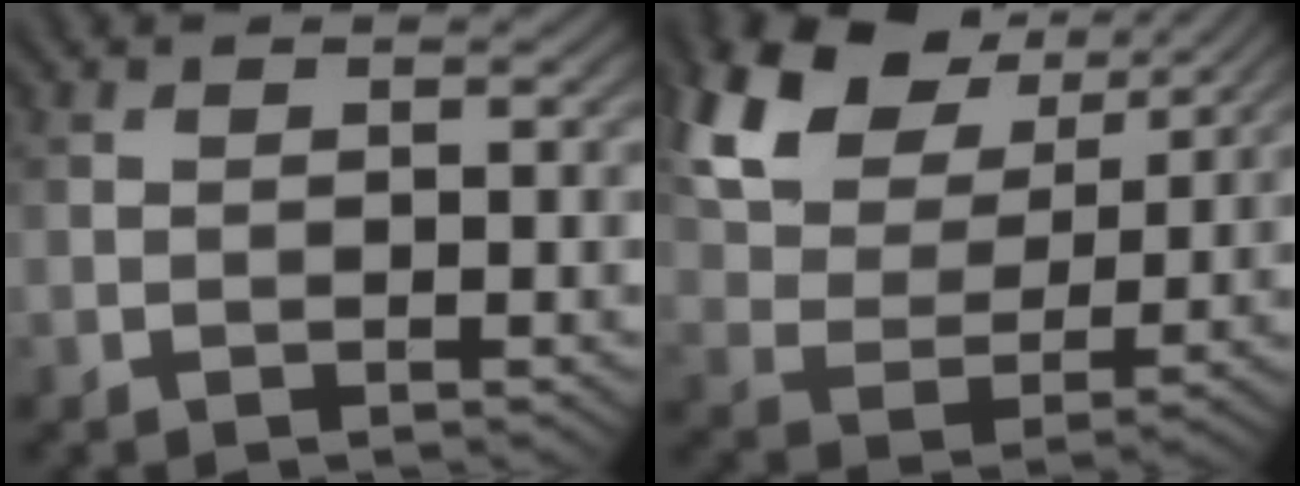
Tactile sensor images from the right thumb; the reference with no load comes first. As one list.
[{"total": 15.2, "force": [8.8, 8.9, 8.6], "torque": [-0.220, 0.022, 0.151]}]